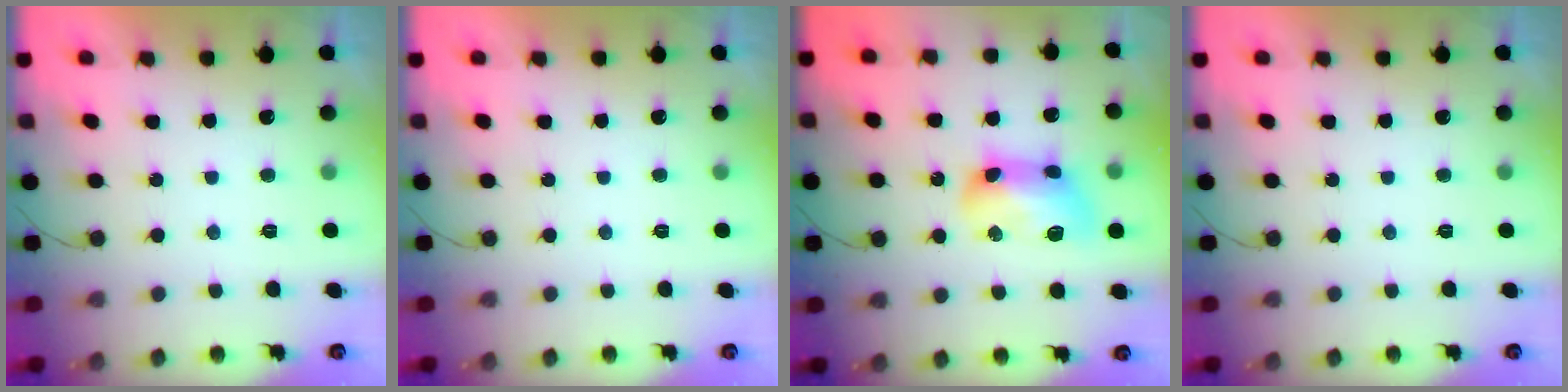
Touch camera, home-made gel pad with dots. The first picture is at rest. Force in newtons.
{"total": 0.0}
{"total": 10.5, "press": 10.4, "slide": 0.6}
{"total": 0.0}